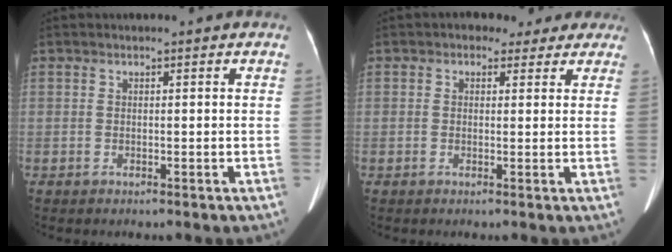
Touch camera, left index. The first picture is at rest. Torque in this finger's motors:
{"motor_torque": [0.54, -0.71, 0.20, 0.02]}